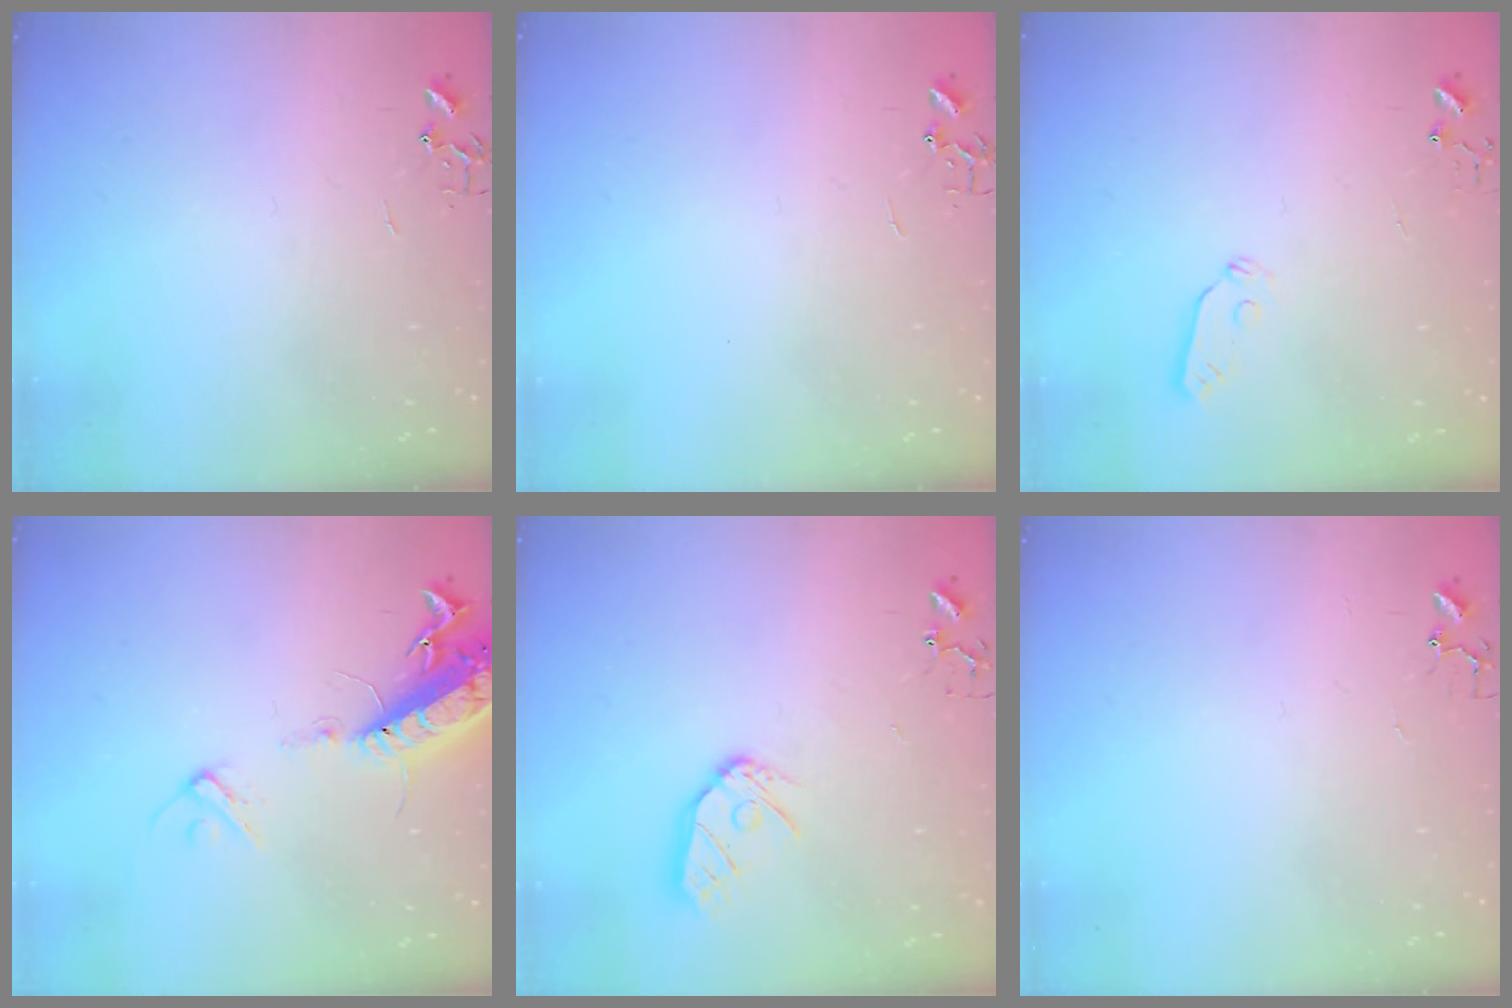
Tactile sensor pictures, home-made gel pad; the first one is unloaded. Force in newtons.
{"total": 0.0}
{"total": 3.6, "press": 3.6, "slide": 0.5}
{"total": 15.6, "press": 15.2, "slide": 3.5}
{"total": 10.7, "press": 10.6, "slide": 1.2}
{"total": 4.1, "press": 4.1, "slide": 0.2}